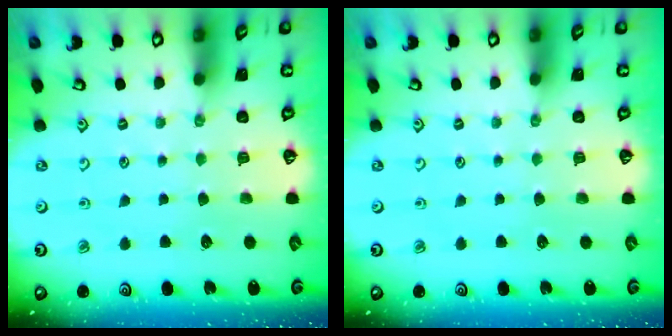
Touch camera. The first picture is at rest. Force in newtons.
{"total": 0.0}